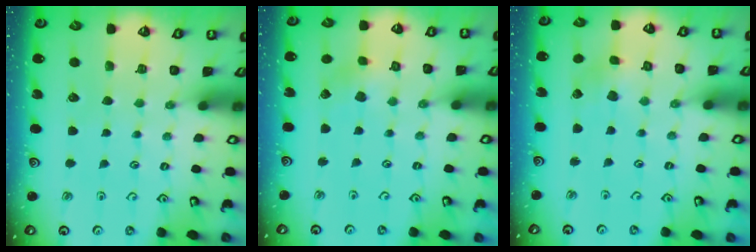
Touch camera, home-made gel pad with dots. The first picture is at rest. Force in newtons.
{"total": 3.2, "press": 3.2, "slide": 0.4}
{"total": 2.9, "press": 2.9, "slide": 0.1}